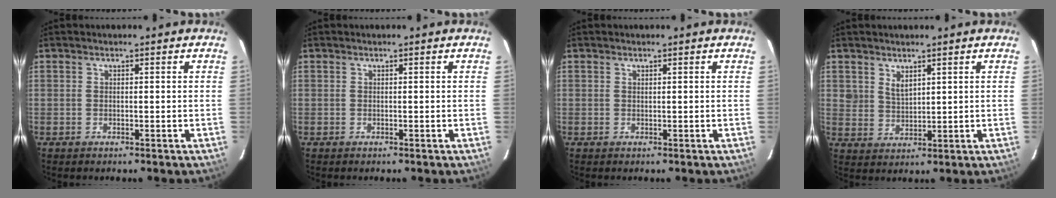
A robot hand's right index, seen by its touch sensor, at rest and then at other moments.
{"total": 0.0}
{"total": 0.0}
{"total": 3.5, "force": [2.5, 2.0, 1.3], "torque": [-0.020, 0.001, 0.052]}